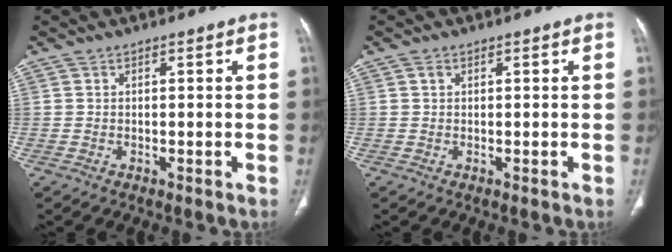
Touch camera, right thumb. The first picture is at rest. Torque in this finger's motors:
{"motor_torque": [-0.01, -0.08, 0.07, 0.36, -0.01]}